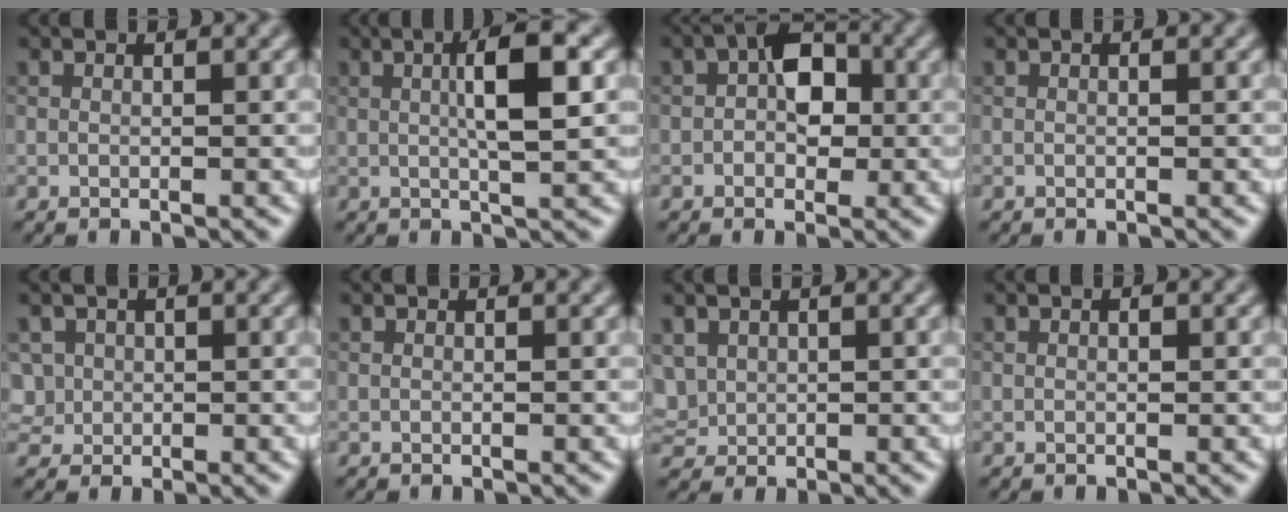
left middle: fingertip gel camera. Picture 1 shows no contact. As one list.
[{"total": 4.9, "force": [1.0, 1.0, 4.7], "torque": [-0.071, 0.009, 0.015]}, {"total": 4.7, "force": [0.6, 3.2, 3.5], "torque": [-0.054, 0.010, 0.001]}, {"total": 0.0}, {"total": 2.1, "force": [0.5, 2.0, 0.4], "torque": [-0.018, 0.002, 0.021]}, {"total": 0.0}, {"total": 1.8, "force": [0.6, 1.6, 0.6], "torque": [-0.016, 0.000, 0.019]}, {"total": 0.6, "force": [0.1, 0.3, 0.4], "torque": [-0.004, -0.004, 0.004]}]